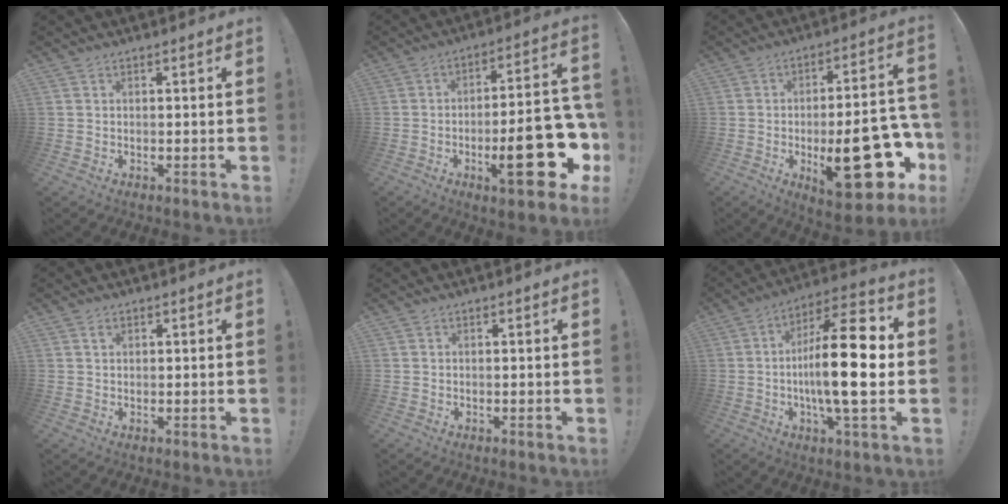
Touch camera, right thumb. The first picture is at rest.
{"total": 23.4, "force": [-7.5, 7.3, 20.9], "torque": [-0.287, 0.029, -0.104]}
{"total": 26.2, "force": [-7.9, 10.0, 22.9], "torque": [-0.310, 0.029, -0.104]}
{"total": 1.4, "force": [0.9, 0.7, 0.8], "torque": [-0.001, -0.005, 0.013]}
{"total": 0.0}
{"total": 21.0, "force": [-1.0, 5.7, 20.2], "torque": [-0.342, -0.002, -0.026]}